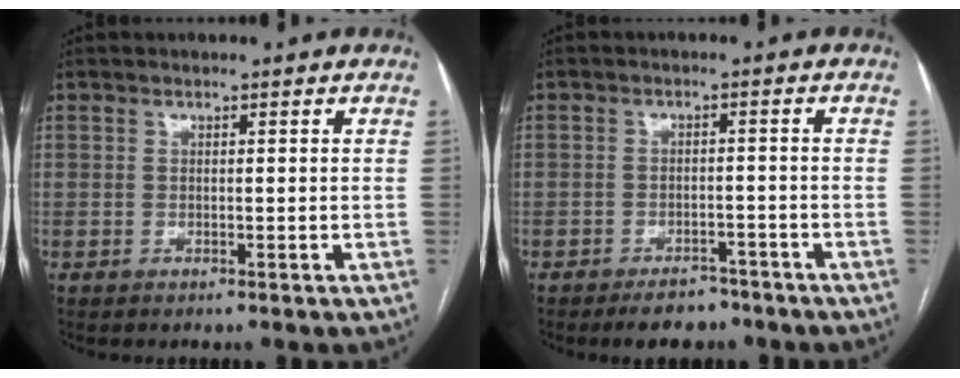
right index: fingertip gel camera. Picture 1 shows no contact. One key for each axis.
{"total": 5.0, "fx": -4.0, "fy": 2.2, "fz": 1.8, "tx": -0.026, "ty": 0.002, "tz": -0.057}